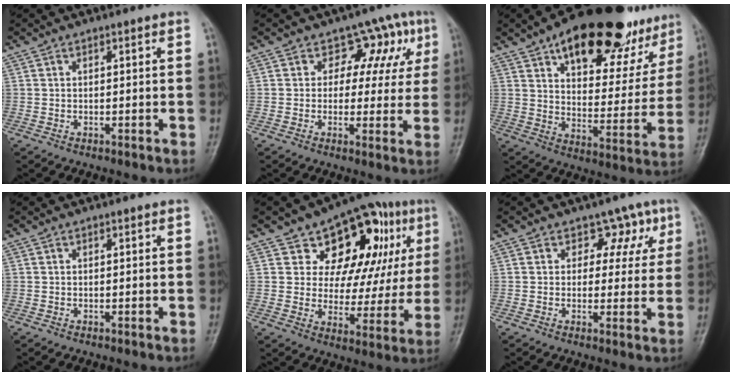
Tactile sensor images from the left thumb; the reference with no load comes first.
{"total": 7.3, "force": [3.2, 5.8, 3.1], "torque": [0.019, -0.002, 0.033]}
{"total": 27.2, "force": [17.8, 12.0, 16.6], "torque": [-0.194, -0.045, 0.255]}
{"total": 0.0}
{"total": 20.1, "force": [8.5, 11.9, 13.7], "torque": [-0.123, -0.005, 0.119]}
{"total": 5.3, "force": [2.6, 4.2, 1.8], "torque": [0.022, -0.005, 0.029]}